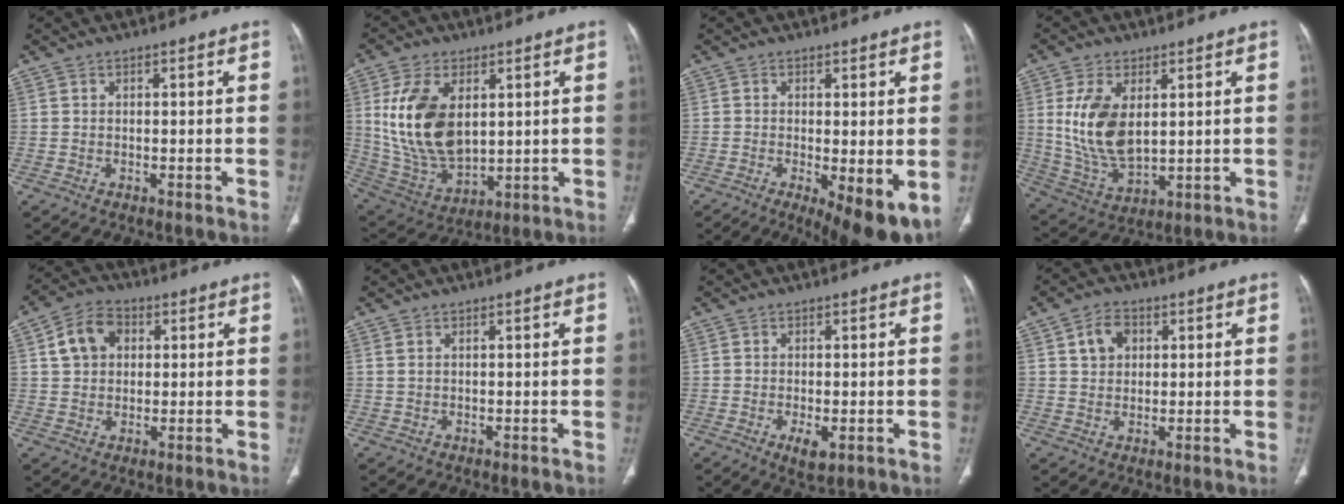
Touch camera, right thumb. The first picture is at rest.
{"total": 17.1, "force": [3.7, 10.0, 13.4], "torque": [-0.250, -0.020, 0.089]}
{"total": 10.0, "force": [-3.0, 3.0, 9.1], "torque": [-0.131, -0.025, -0.040]}
{"total": 12.9, "force": [2.7, 7.1, 10.4], "torque": [-0.200, -0.019, 0.067]}
{"total": 8.0, "force": [2.3, 6.0, 4.7], "torque": [-0.070, 0.009, 0.036]}
{"total": 0.9, "force": [0.5, 0.3, 0.6], "torque": [-0.017, 0.009, 0.015]}
{"total": 3.5, "force": [-1.2, 1.5, 2.9], "torque": [-0.047, -0.008, -0.015]}
{"total": 5.1, "force": [1.9, 3.9, 2.8], "torque": [-0.032, 0.000, 0.033]}